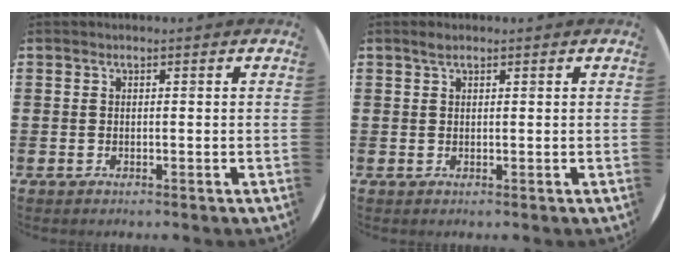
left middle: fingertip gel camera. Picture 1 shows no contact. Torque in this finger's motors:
{"motor_torque": [0.29, -0.23, -0.01, 0.02]}